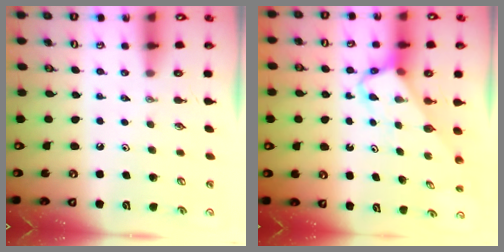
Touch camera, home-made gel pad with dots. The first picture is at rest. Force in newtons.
{"total": 3.9, "press": 3.8, "slide": 0.2}